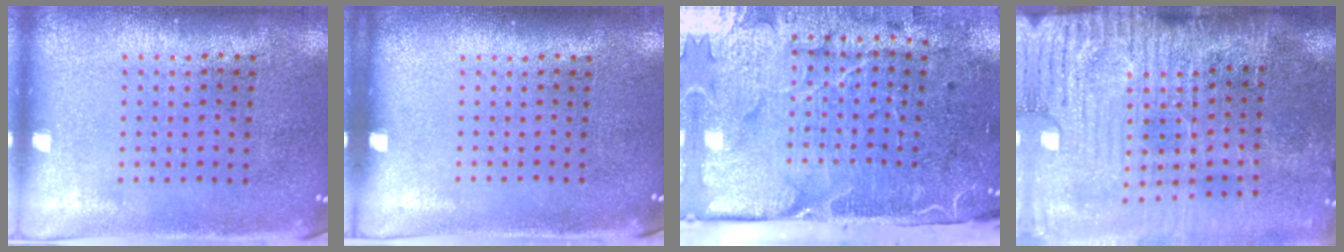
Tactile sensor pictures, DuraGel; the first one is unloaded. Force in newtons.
{"total": 0.0}
{"total": 5.1, "press": 4.0, "slide": 3.1}
{"total": 4.8, "press": 3.9, "slide": 2.8}